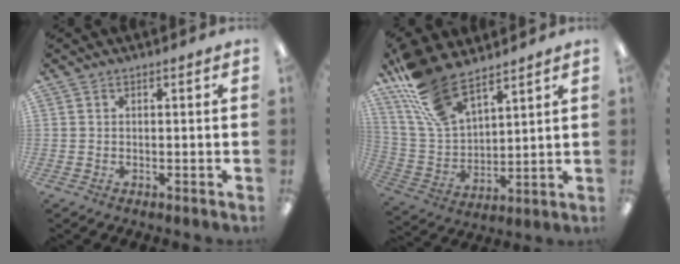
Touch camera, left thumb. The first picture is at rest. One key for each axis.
{"total": 16.1, "fx": 11.9, "fy": 6.8, "fz": 8.5, "tx": -0.197, "ty": -0.051, "tz": 0.222}